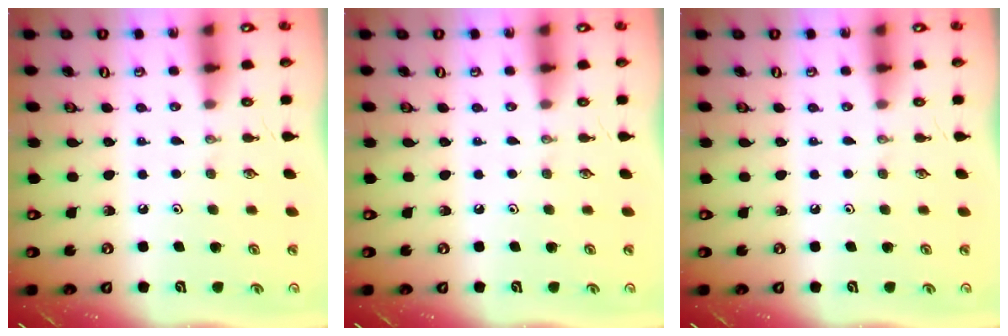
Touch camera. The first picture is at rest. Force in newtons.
{"total": 0.0}
{"total": 0.0}